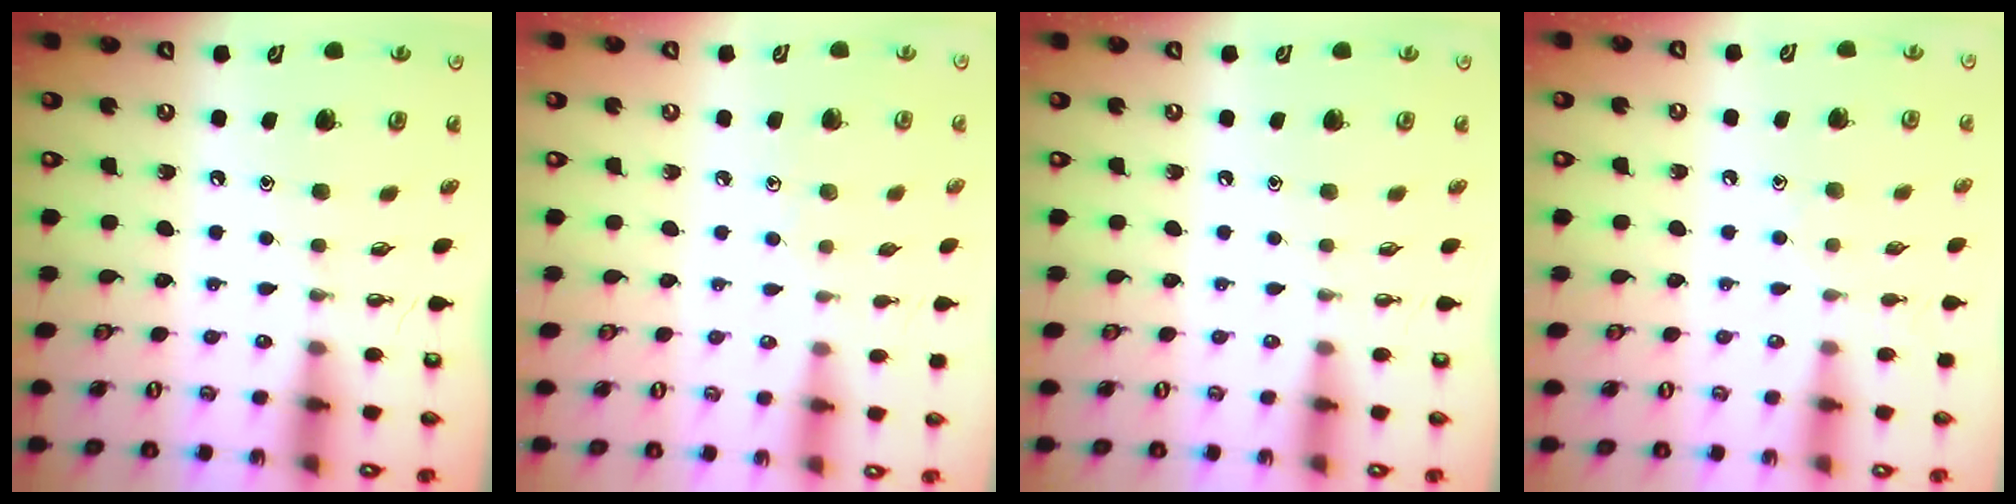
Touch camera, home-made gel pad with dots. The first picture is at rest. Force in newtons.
{"total": 4.7, "press": 4.7, "slide": 0.3}
{"total": 0.0}
{"total": 6.6, "press": 6.5, "slide": 0.6}